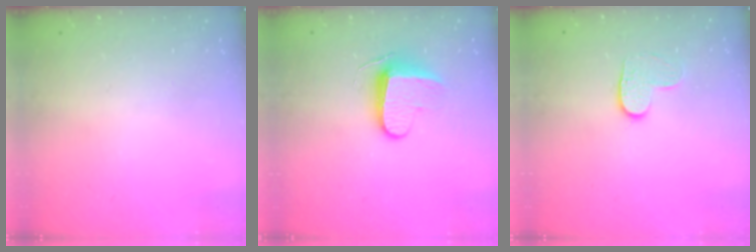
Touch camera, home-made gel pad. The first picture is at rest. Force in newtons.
{"total": 8.7, "press": 8.7, "slide": 0.7}
{"total": 4.0, "press": 4.0, "slide": 0.4}